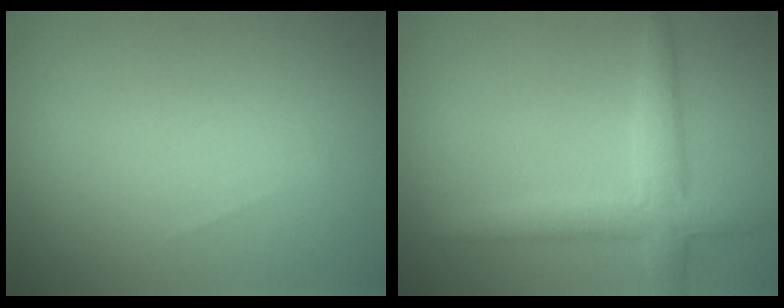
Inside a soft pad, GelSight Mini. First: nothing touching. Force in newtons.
{"total": 3.7, "press": 3.7, "slide": 0.2}